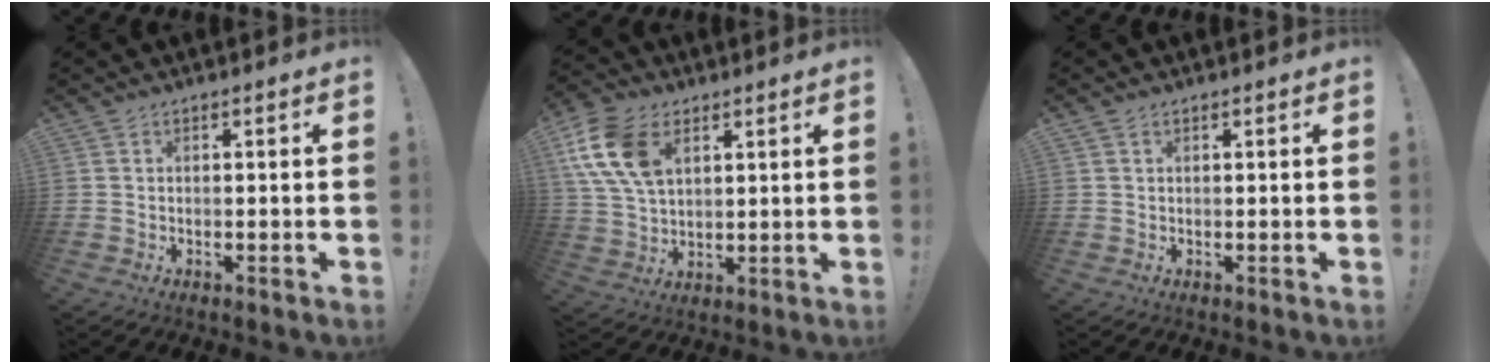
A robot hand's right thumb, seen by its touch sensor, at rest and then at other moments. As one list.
[{"total": 16.5, "force": [6.5, 11.0, 10.4], "torque": [-0.202, -0.013, 0.128]}, {"total": 0.5, "force": [0.2, 0.5, 0.1], "torque": [0.003, 0.001, 0.003]}]